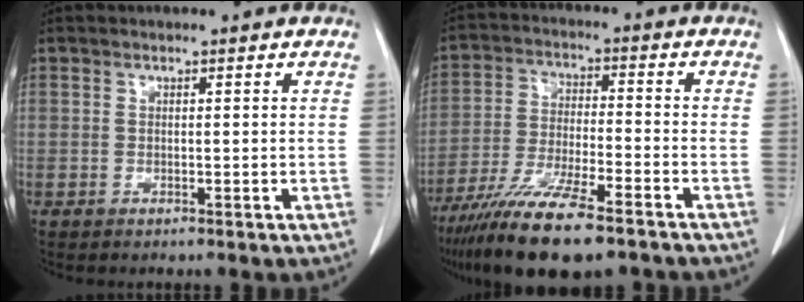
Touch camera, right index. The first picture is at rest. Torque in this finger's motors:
{"motor_torque": [1.07, -1.07, 0.74, 0.21]}